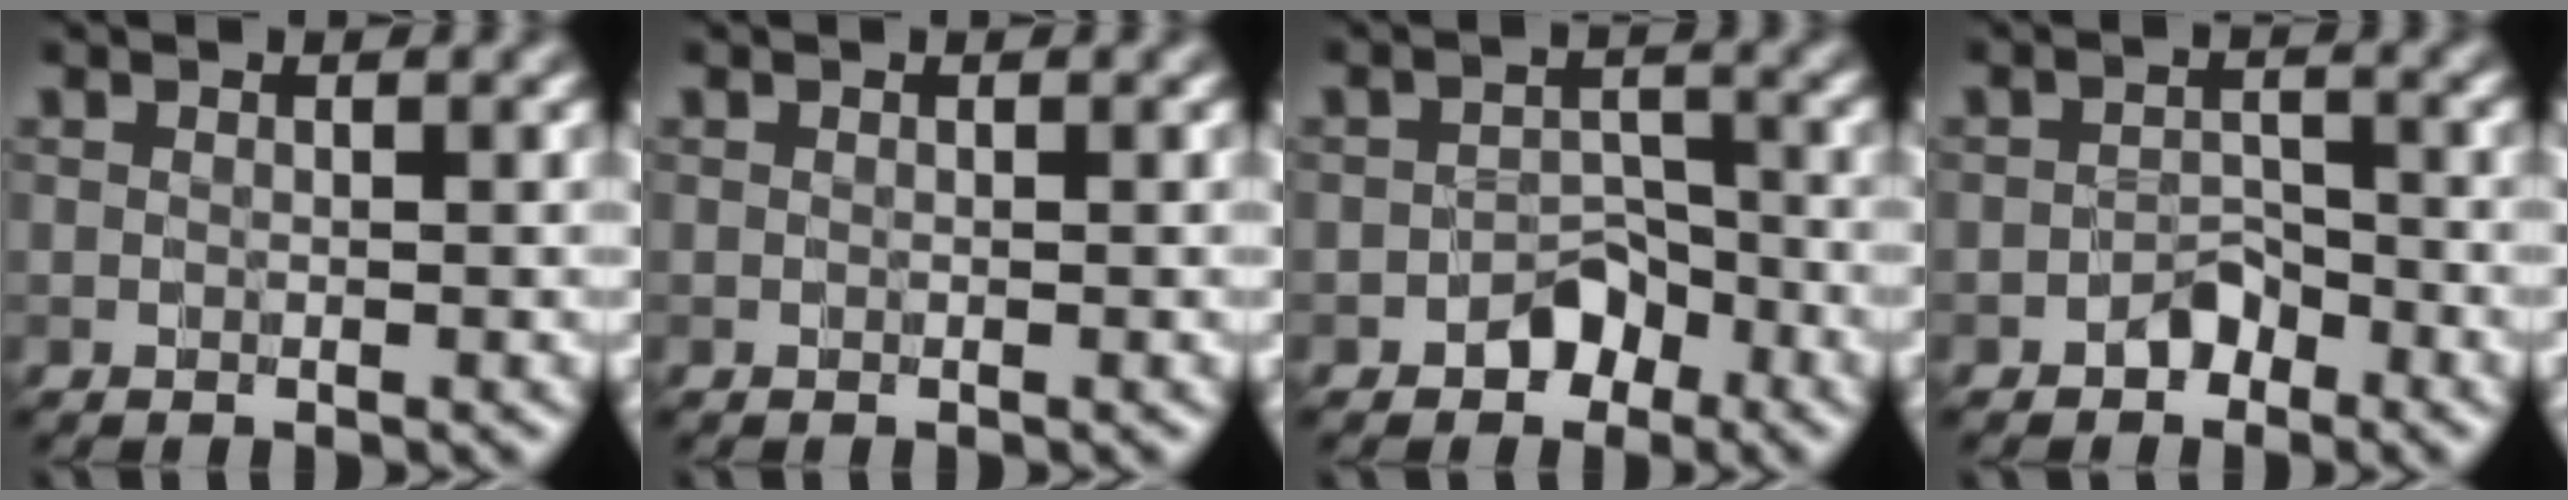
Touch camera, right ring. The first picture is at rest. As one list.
[{"total": 0.0}, {"total": 2.7, "force": [-1.7, 1.8, 1.0], "torque": [-0.005, 0.010, -0.028]}, {"total": 1.9, "force": [-1.4, 1.1, 0.7], "torque": [-0.005, 0.008, -0.024]}]